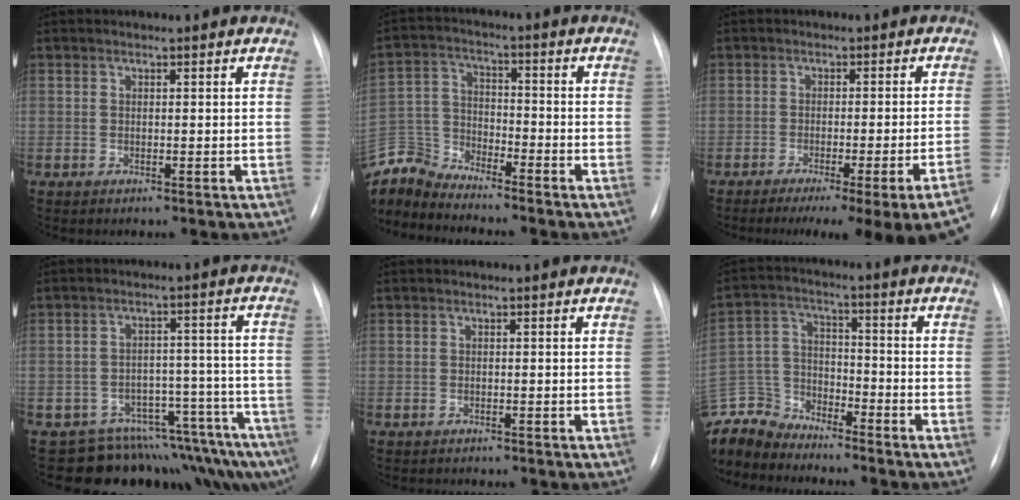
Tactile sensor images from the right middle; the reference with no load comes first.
{"total": 8.8, "force": [-8.7, 1.0, 0.4], "torque": [-0.020, 0.009, -0.175]}
{"total": 16.6, "force": [-12.5, -1.0, 10.9], "torque": [-0.075, -0.023, -0.161]}
{"total": 13.1, "force": [-12.3, 2.7, 3.3], "torque": [-0.007, 0.060, -0.160]}
{"total": 1.1, "force": [-1.0, 0.3, 0.1], "torque": [-0.002, -0.002, -0.014]}
{"total": 10.1, "force": [-9.7, 2.6, 0.4], "torque": [-0.017, 0.009, -0.196]}